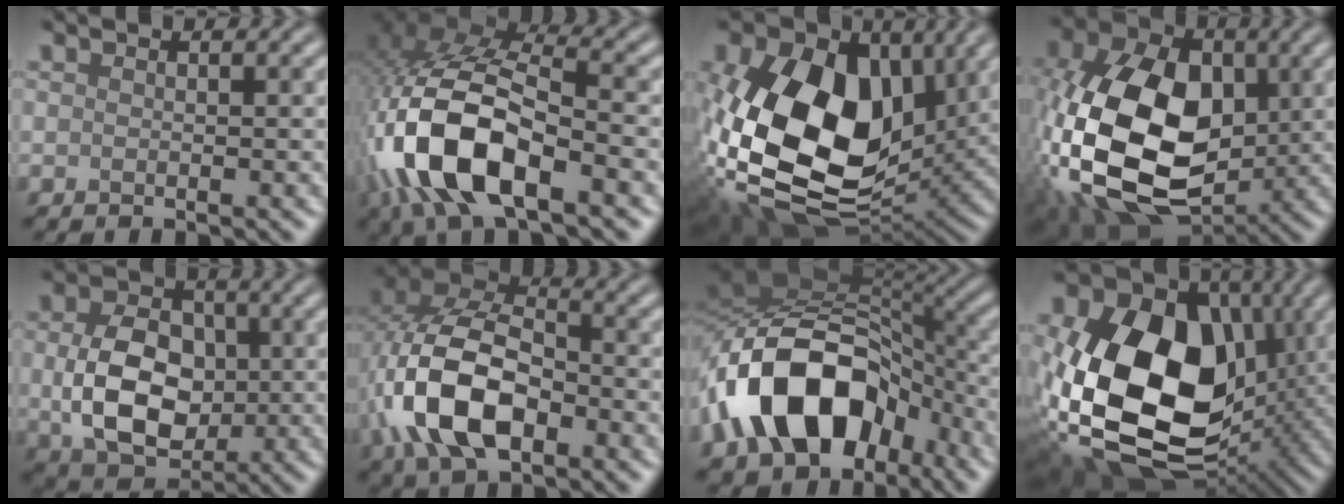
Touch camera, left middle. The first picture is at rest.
{"total": 13.2, "force": [-4.3, 6.2, 10.8], "torque": [-0.229, -0.001, -0.080]}
{"total": 19.2, "force": [2.4, 12.8, 14.1], "torque": [-0.285, -0.027, 0.058]}
{"total": 17.1, "force": [-0.6, 11.6, 12.5], "torque": [-0.276, -0.009, -0.013]}
{"total": 8.3, "force": [-0.1, 5.9, 5.8], "torque": [-0.124, -0.006, 0.002]}
{"total": 10.7, "force": [-3.4, 6.0, 8.2], "torque": [-0.175, 0.006, -0.071]}
{"total": 14.7, "force": [-5.0, 9.7, 10.0], "torque": [-0.171, 0.013, -0.098]}
{"total": 20.7, "force": [1.7, 14.6, 14.7], "torque": [-0.309, -0.022, 0.049]}